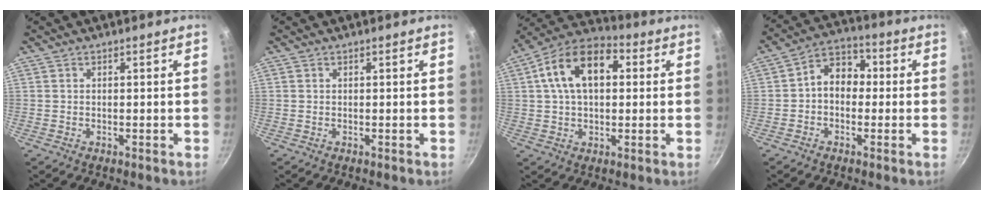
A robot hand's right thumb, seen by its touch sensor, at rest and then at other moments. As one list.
[{"total": 0.0}, {"total": 14.6, "force": [3.3, 9.1, 11.0], "torque": [-0.157, 0.026, 0.037]}, {"total": 7.5, "force": [-0.2, 5.8, 4.8], "torque": [-0.038, 0.026, -0.025]}]